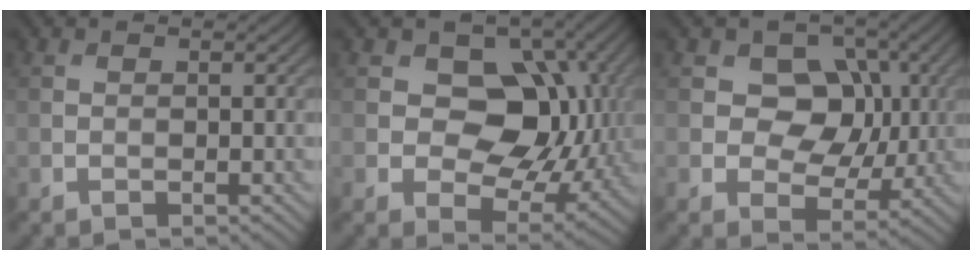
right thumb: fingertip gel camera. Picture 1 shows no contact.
{"total": 11.3, "force": [1.7, 8.2, 7.6], "torque": [-0.109, -0.011, 0.016]}
{"total": 8.0, "force": [1.7, 6.4, 4.5], "torque": [-0.074, -0.002, 0.015]}